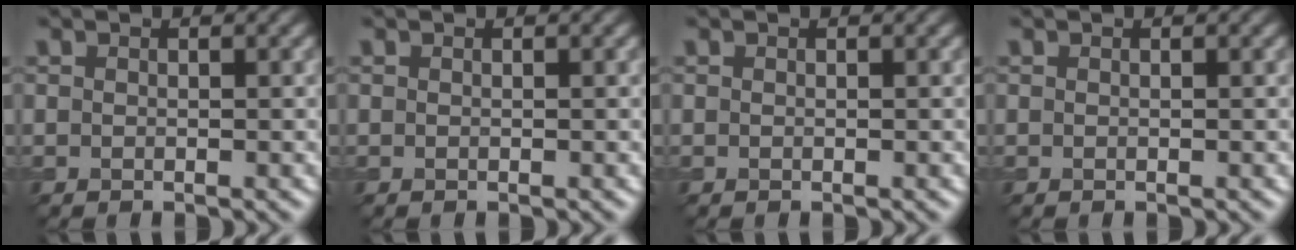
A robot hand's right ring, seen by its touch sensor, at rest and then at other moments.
{"total": 0.0}
{"total": 0.0}
{"total": 0.0}